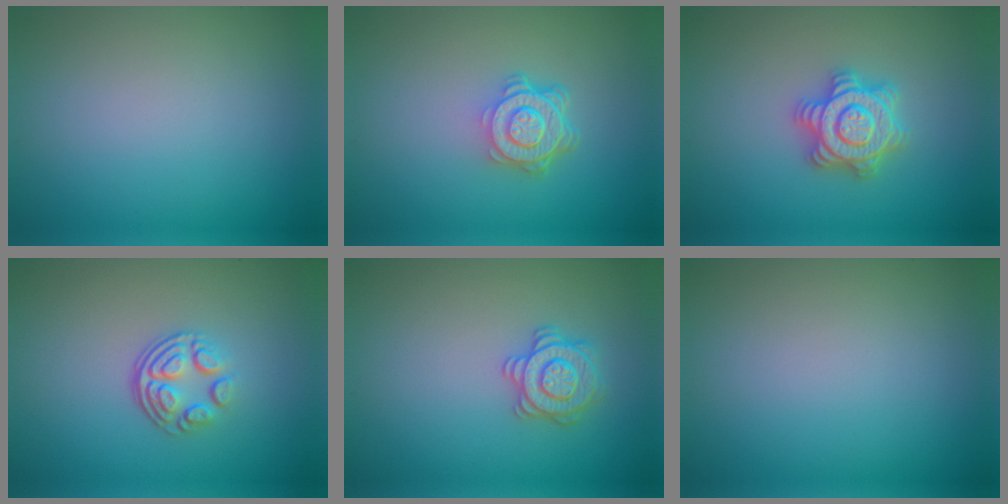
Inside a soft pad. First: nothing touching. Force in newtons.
{"total": 4.5, "press": 3.2, "slide": 3.1}
{"total": 4.8, "press": 4.8, "slide": 0.8}
{"total": 3.9, "press": 2.5, "slide": 2.9}
{"total": 2.9, "press": 2.9, "slide": 0.1}
{"total": 0.0}